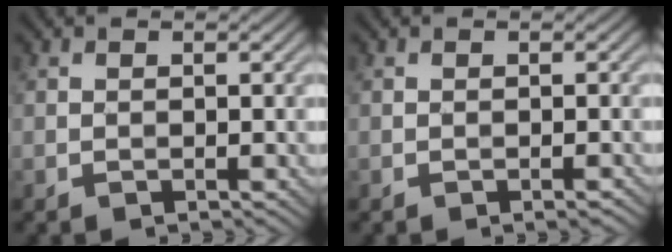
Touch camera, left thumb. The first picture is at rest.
{"total": 0.5, "force": [-0.4, -0.1, 0.3], "torque": [-0.006, 0.004, -0.006]}